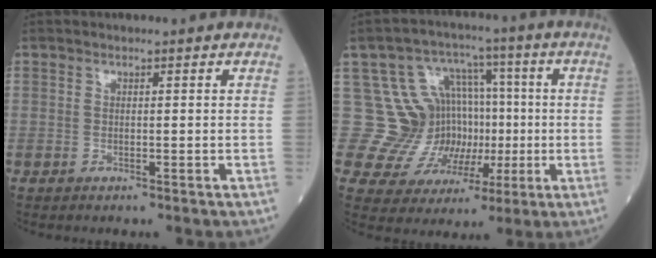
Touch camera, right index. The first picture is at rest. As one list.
[{"total": 12.4, "force": [0.7, 11.8, 4.0], "torque": [-0.059, 0.056, 0.036]}]